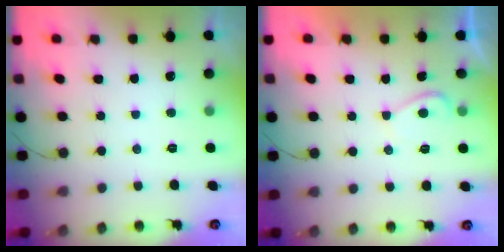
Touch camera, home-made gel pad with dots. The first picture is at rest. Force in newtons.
{"total": 2.6, "press": 2.4, "slide": 0.8}